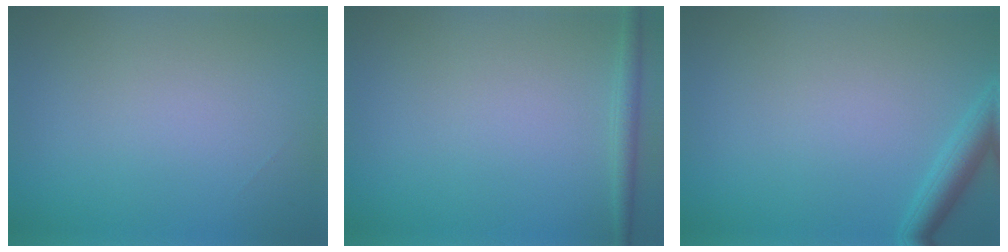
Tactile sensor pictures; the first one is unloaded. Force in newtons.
{"total": 1.4, "press": 1.4, "slide": 0.1}
{"total": 2.5, "press": 2.5, "slide": 0.1}